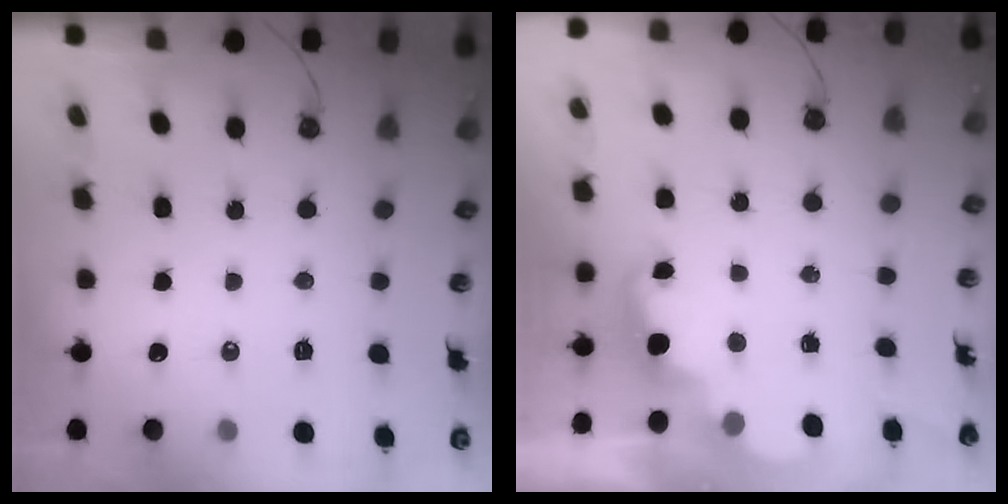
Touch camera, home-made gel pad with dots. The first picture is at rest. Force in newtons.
{"total": 2.4, "press": 2.3, "slide": 0.6}